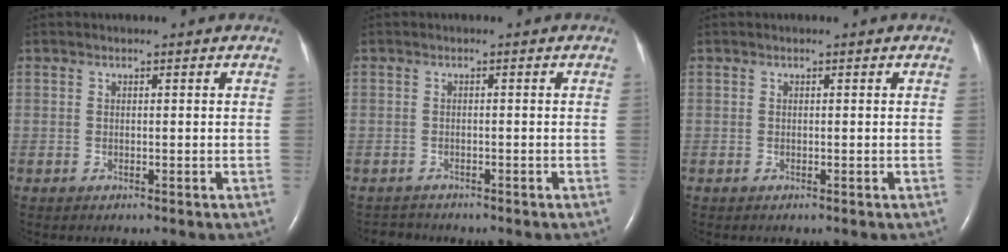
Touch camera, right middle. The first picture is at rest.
{"total": 1.7, "force": [-1.6, 0.4, -0.5], "torque": [0.004, -0.007, -0.025]}
{"total": 0.0}